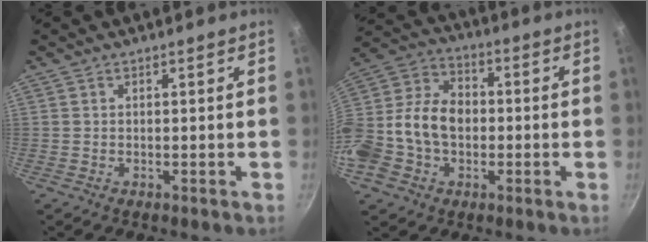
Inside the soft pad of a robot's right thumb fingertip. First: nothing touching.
{"total": 19.6, "force": [-2.7, 14.9, 12.6], "torque": [-0.246, 0.058, -0.054]}